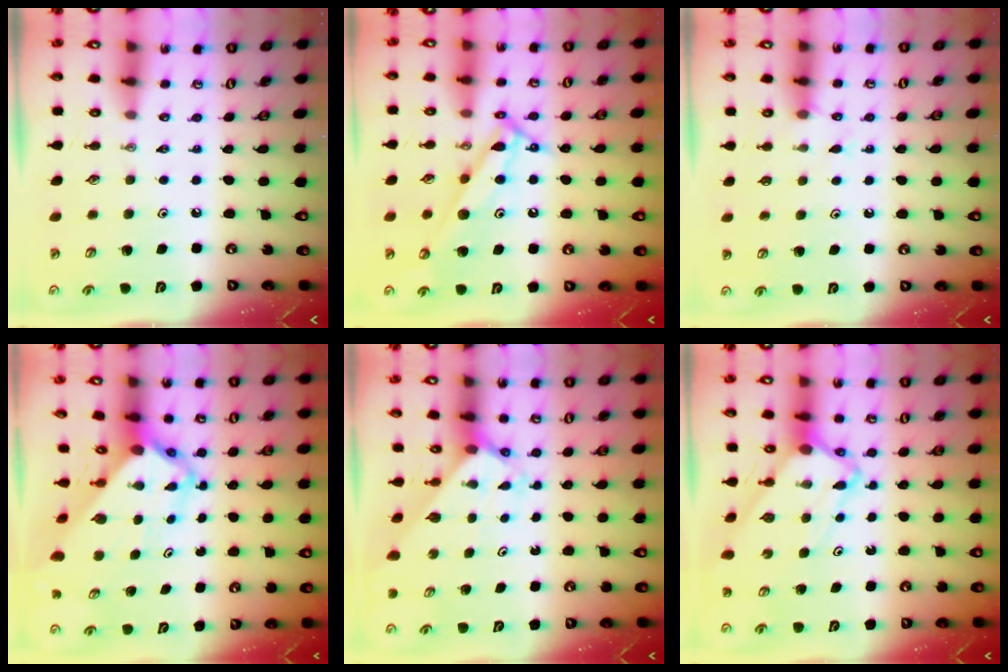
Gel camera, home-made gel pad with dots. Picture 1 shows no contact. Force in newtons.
{"total": 10.6, "press": 10.6, "slide": 0.3}
{"total": 5.6, "press": 5.6, "slide": 0.6}
{"total": 5.3, "press": 5.3, "slide": 0.4}
{"total": 2.5, "press": 2.5, "slide": 0.3}
{"total": 4.9, "press": 4.8, "slide": 0.6}